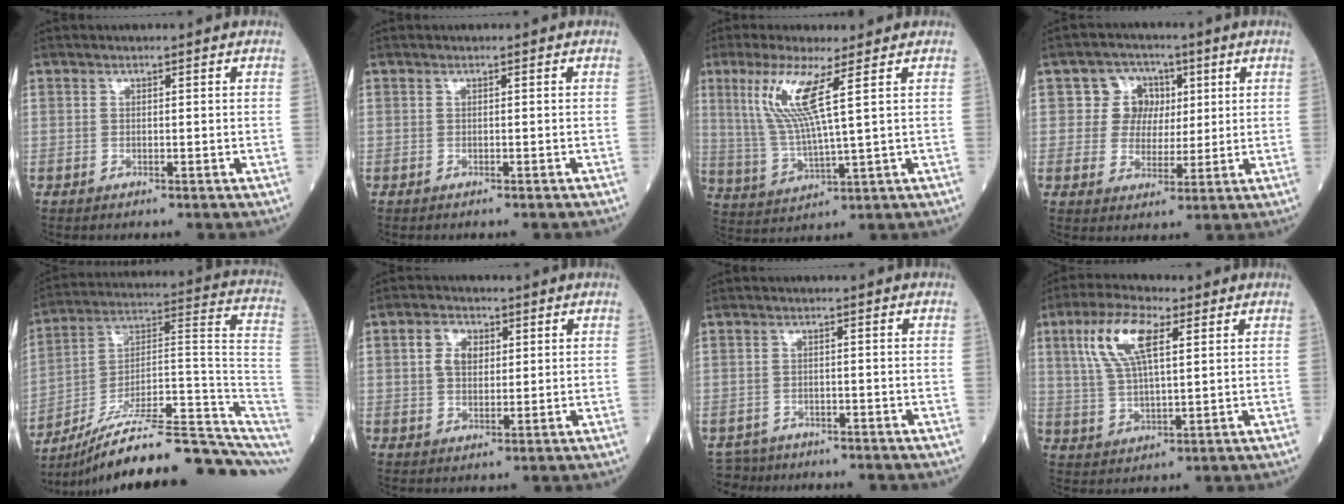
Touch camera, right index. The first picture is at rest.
{"total": 1.1, "force": [-1.0, 0.0, 0.4], "torque": [-0.003, 0.003, -0.014]}
{"total": 9.5, "force": [3.9, -0.3, 8.6], "torque": [-0.188, -0.004, 0.079]}
{"total": 6.4, "force": [1.8, 6.0, 1.4], "torque": [-0.016, 0.022, 0.032]}
{"total": 23.7, "force": [-19.4, 2.3, 13.4], "torque": [-0.128, 0.047, -0.298]}
{"total": 4.6, "force": [1.4, 3.1, 3.1], "torque": [-0.062, 0.012, 0.028]}
{"total": 4.2, "force": [-3.9, 1.4, -0.7], "torque": [0.014, -0.005, -0.067]}
{"total": 10.0, "force": [4.1, 3.0, 8.7], "torque": [-0.186, 0.016, 0.080]}